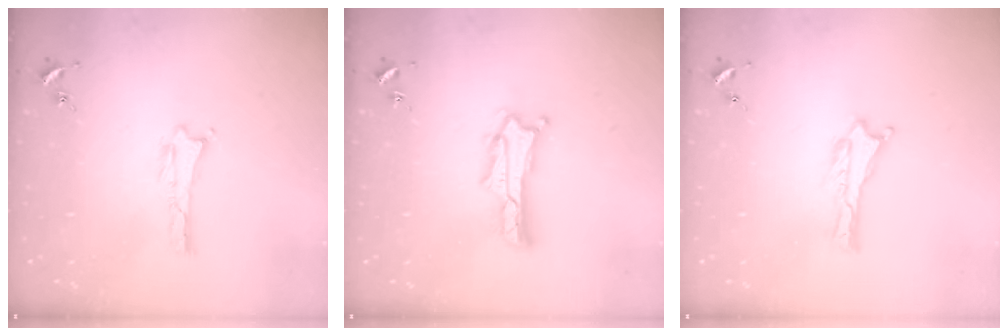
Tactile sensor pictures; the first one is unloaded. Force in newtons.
{"total": 2.7, "press": 2.7, "slide": 0.4}
{"total": 0.0}